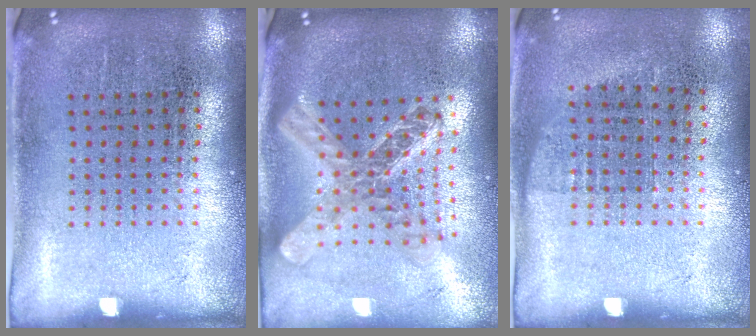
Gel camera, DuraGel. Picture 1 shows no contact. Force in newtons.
{"total": 2.4, "press": 1.9, "slide": 1.4}
{"total": 0.7, "press": 0.7, "slide": 0.3}